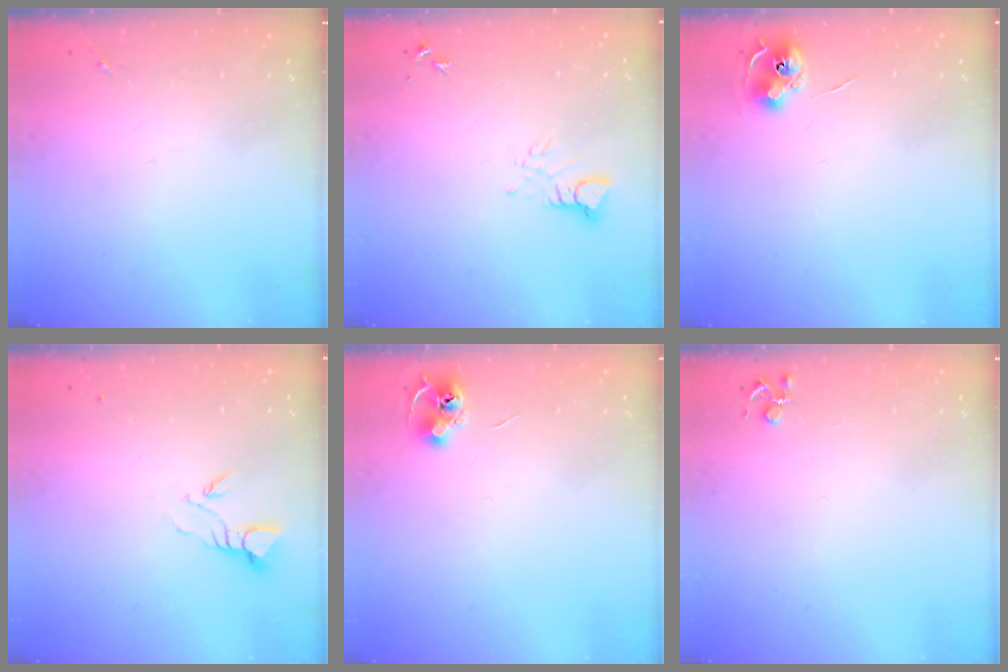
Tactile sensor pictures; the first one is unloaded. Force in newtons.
{"total": 3.5, "press": 3.5, "slide": 0.2}
{"total": 6.6, "press": 6.6, "slide": 0.3}
{"total": 3.7, "press": 3.7, "slide": 0.2}
{"total": 6.6, "press": 6.6, "slide": 0.5}
{"total": 3.9, "press": 3.9, "slide": 0.5}